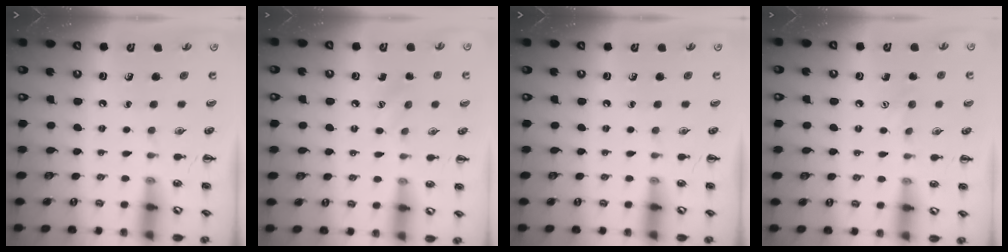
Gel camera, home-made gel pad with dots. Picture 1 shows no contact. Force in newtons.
{"total": 6.3, "press": 6.0, "slide": 1.8}
{"total": 0.0}
{"total": 5.3, "press": 5.1, "slide": 1.3}